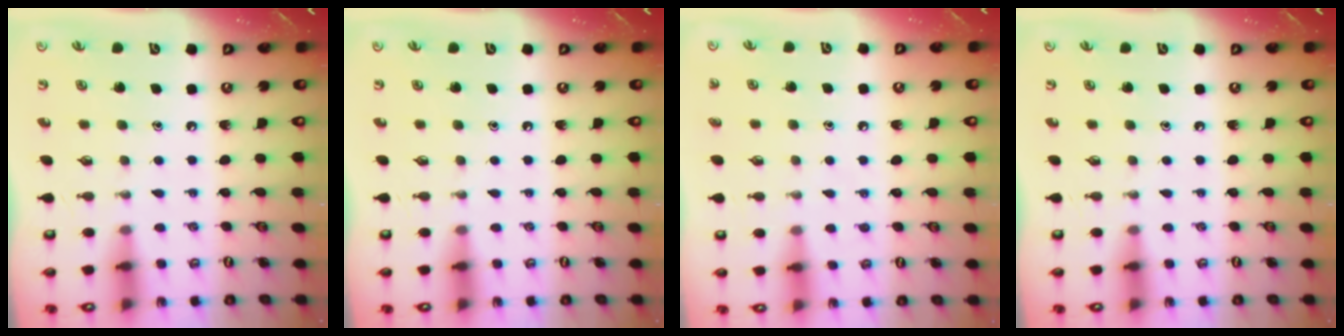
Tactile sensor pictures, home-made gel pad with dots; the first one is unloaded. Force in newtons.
{"total": 0.0}
{"total": 3.7, "press": 3.7, "slide": 0.4}
{"total": 0.0}